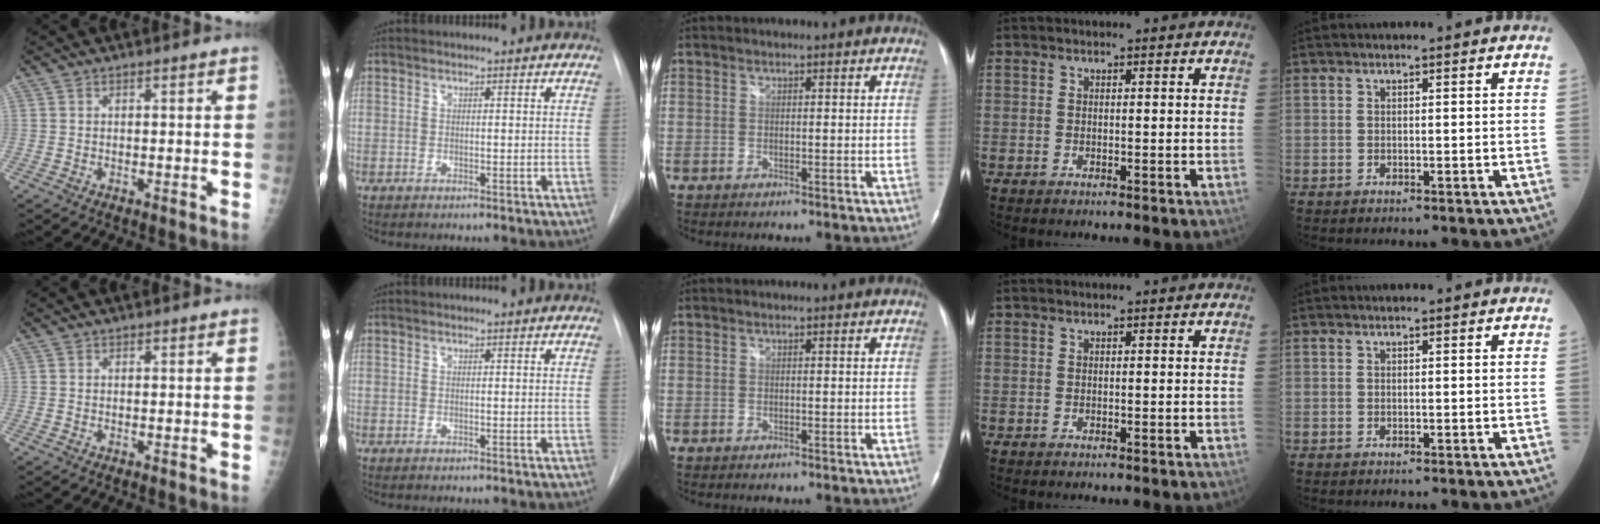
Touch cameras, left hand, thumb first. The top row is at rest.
{}